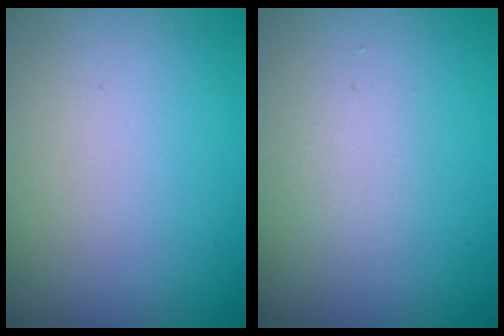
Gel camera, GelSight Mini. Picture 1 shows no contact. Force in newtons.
{"total": 1.2, "press": 1.2, "slide": 0.1}